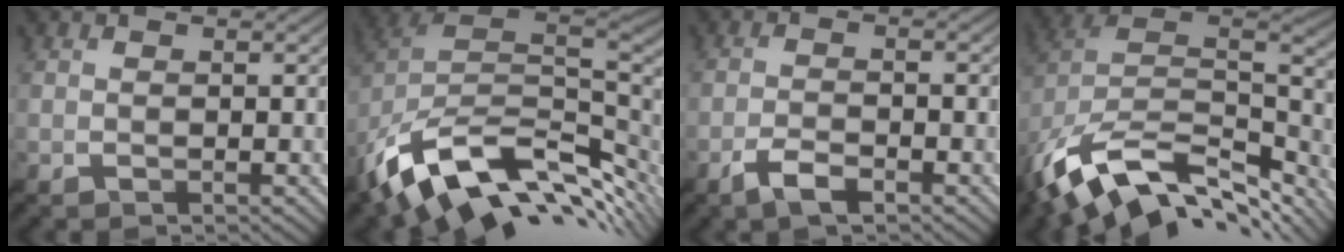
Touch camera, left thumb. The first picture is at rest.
{"total": 15.1, "force": [-3.6, 9.5, 11.2], "torque": [-0.242, -0.030, -0.046]}
{"total": 3.3, "force": [-2.4, 0.8, 2.2], "torque": [-0.052, -0.002, -0.048]}
{"total": 14.8, "force": [-6.9, 8.6, 10.0], "torque": [-0.233, -0.033, -0.100]}